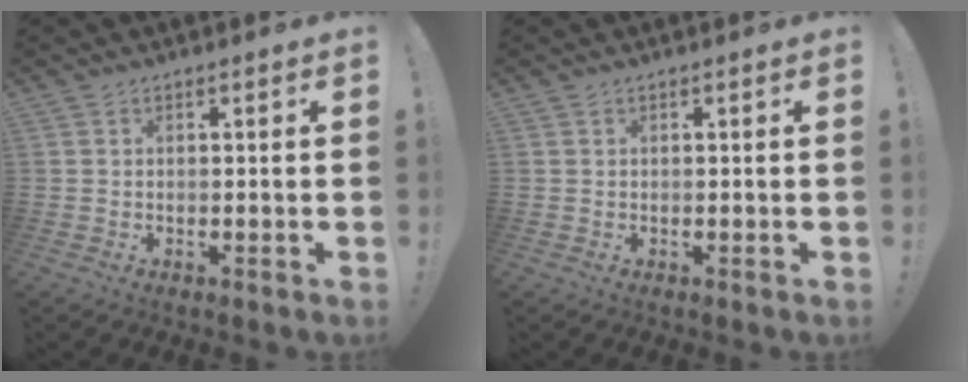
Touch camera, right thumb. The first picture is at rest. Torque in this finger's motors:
{"motor_torque": [-0.02, 0.03, 0.13, -0.05, 0.03]}